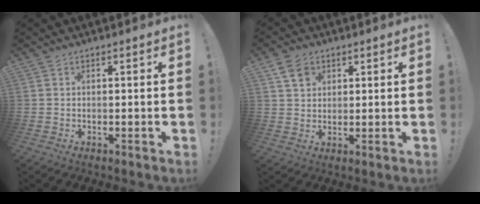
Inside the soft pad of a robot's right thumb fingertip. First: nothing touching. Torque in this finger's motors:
{"motor_torque": [0.13, 0.14, 0.03, -0.02, 0.00]}